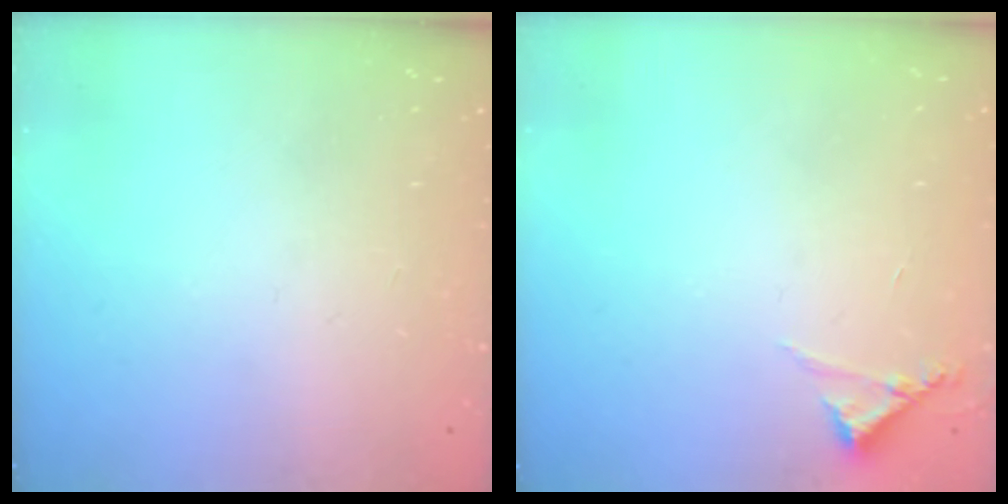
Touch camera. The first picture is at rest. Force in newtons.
{"total": 3.8, "press": 3.8, "slide": 0.2}